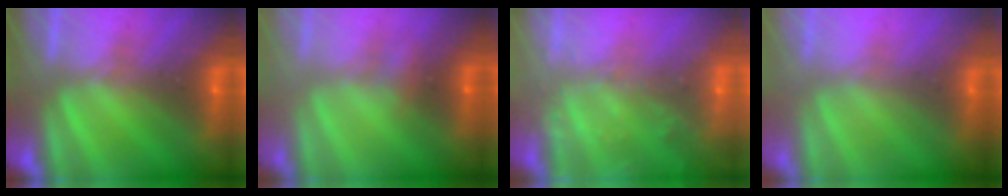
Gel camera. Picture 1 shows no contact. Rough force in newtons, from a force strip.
{"total": 2.0}
{"total": 5.5}
{"total": 2.8}